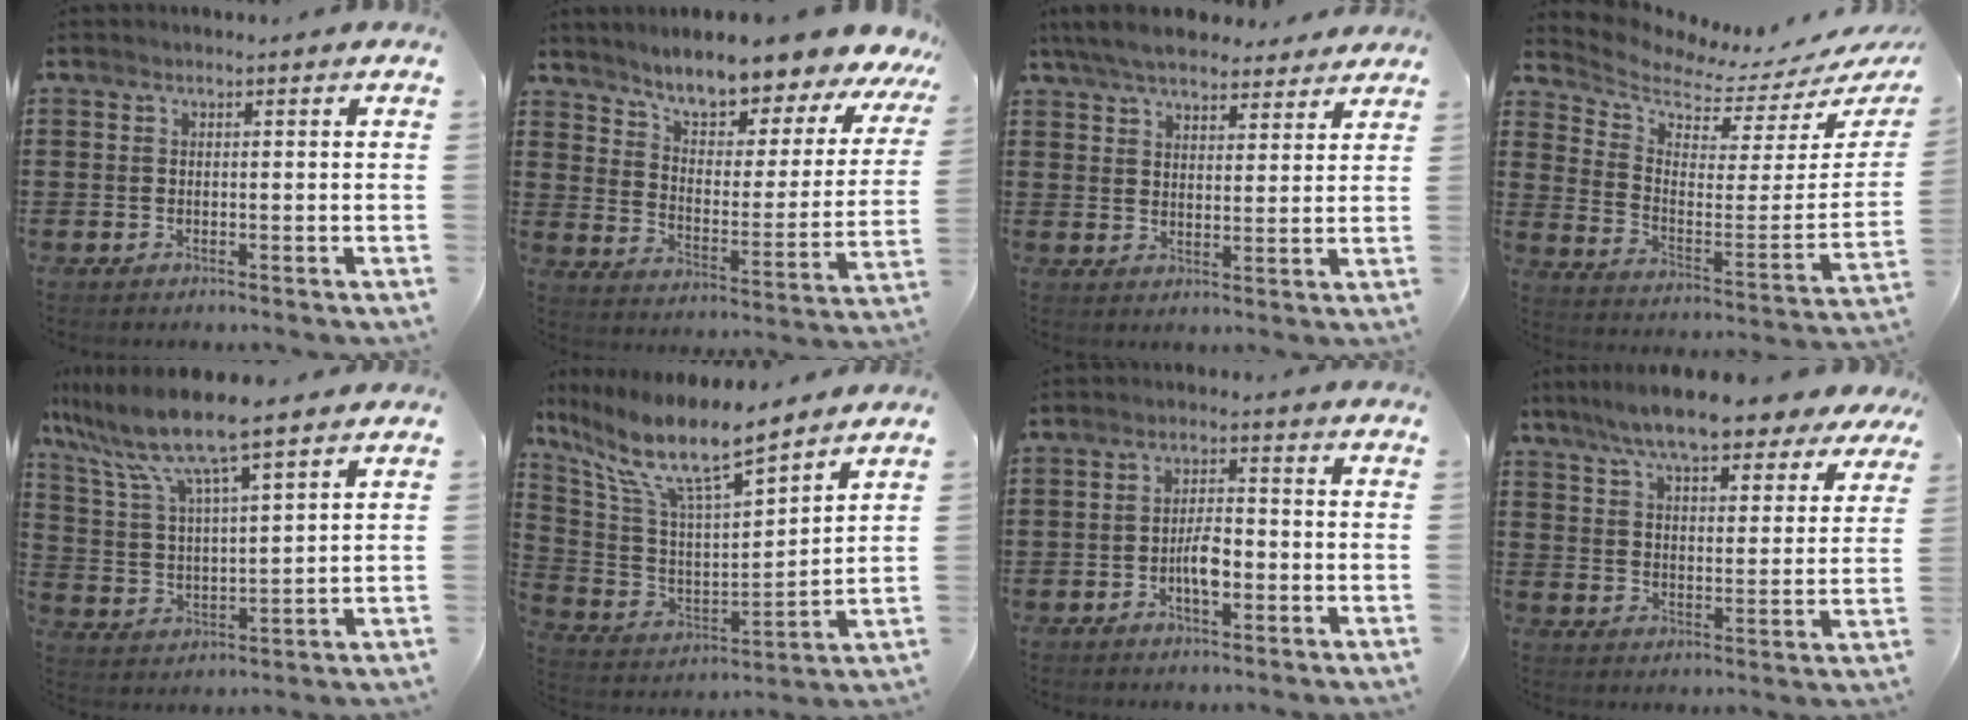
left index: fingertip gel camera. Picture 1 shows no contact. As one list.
[{"total": 8.3, "force": [7.6, 0.8, 3.1], "torque": [-0.077, -0.063, 0.127]}, {"total": 6.5, "force": [5.9, 1.4, 2.1], "torque": [-0.061, -0.013, 0.111]}, {"total": 3.5, "force": [3.3, 0.8, 0.9], "torque": [-0.045, -0.046, 0.048]}, {"total": 8.6, "force": [7.2, 0.4, 4.7], "torque": [-0.122, -0.038, 0.119]}, {"total": 10.9, "force": [8.6, 1.8, 6.6], "torque": [-0.160, -0.052, 0.144]}, {"total": 4.4, "force": [-1.3, 1.7, 3.9], "torque": [-0.075, 0.005, -0.025]}, {"total": 9.3, "force": [8.3, 0.8, 4.3], "torque": [-0.113, -0.030, 0.148]}]